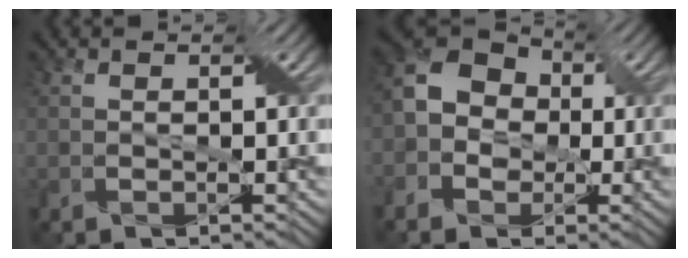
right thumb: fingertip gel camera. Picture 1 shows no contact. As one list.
[{"total": 7.3, "force": [-1.2, 6.1, 3.7], "torque": [-0.082, 0.001, -0.039]}]